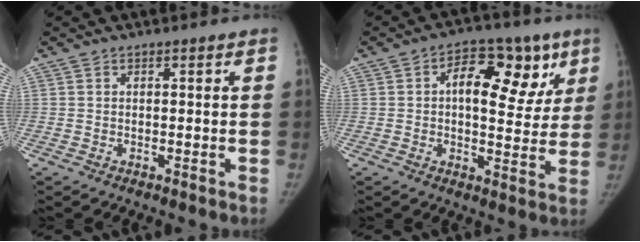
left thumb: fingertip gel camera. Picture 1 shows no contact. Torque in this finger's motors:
{"motor_torque": [0.03, 0.08, 0.48, -0.04, 0.16]}